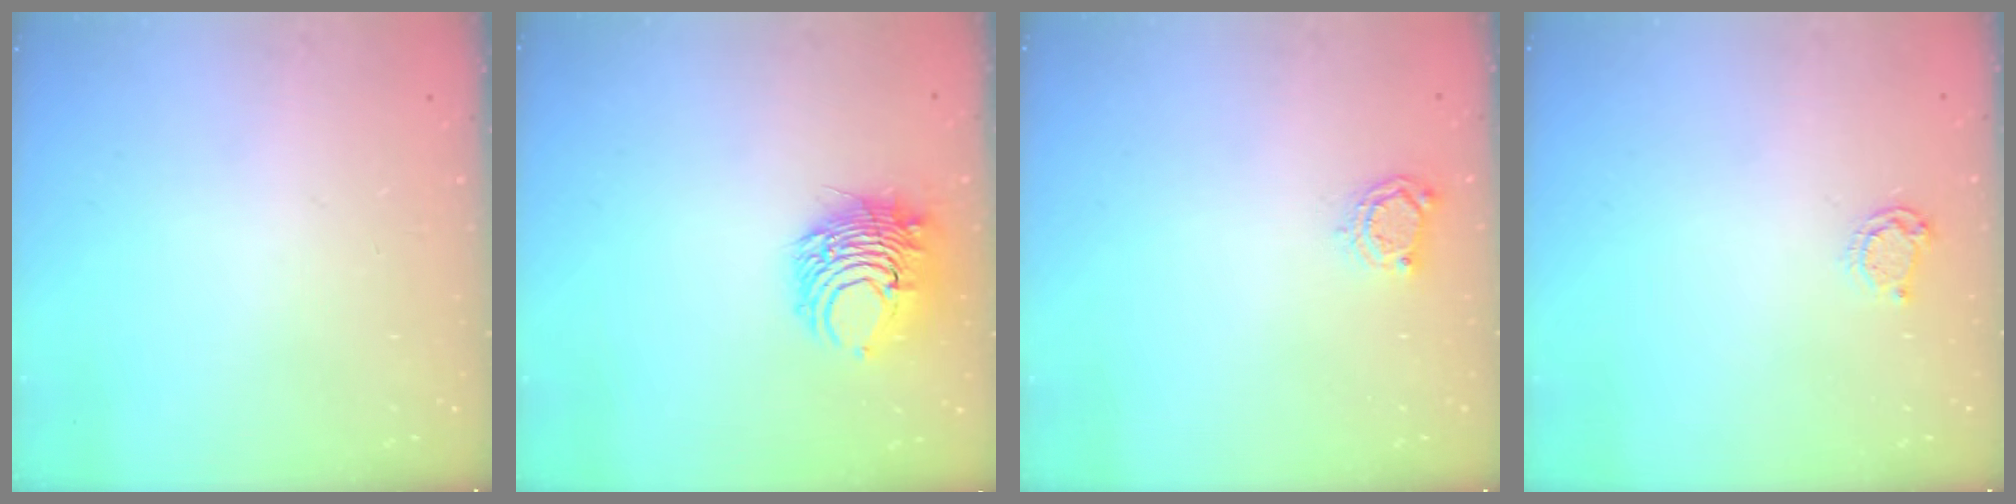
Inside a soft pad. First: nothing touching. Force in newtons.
{"total": 8.4, "press": 8.3, "slide": 1.2}
{"total": 4.6, "press": 4.6, "slide": 0.2}
{"total": 4.6, "press": 4.6, "slide": 0.6}